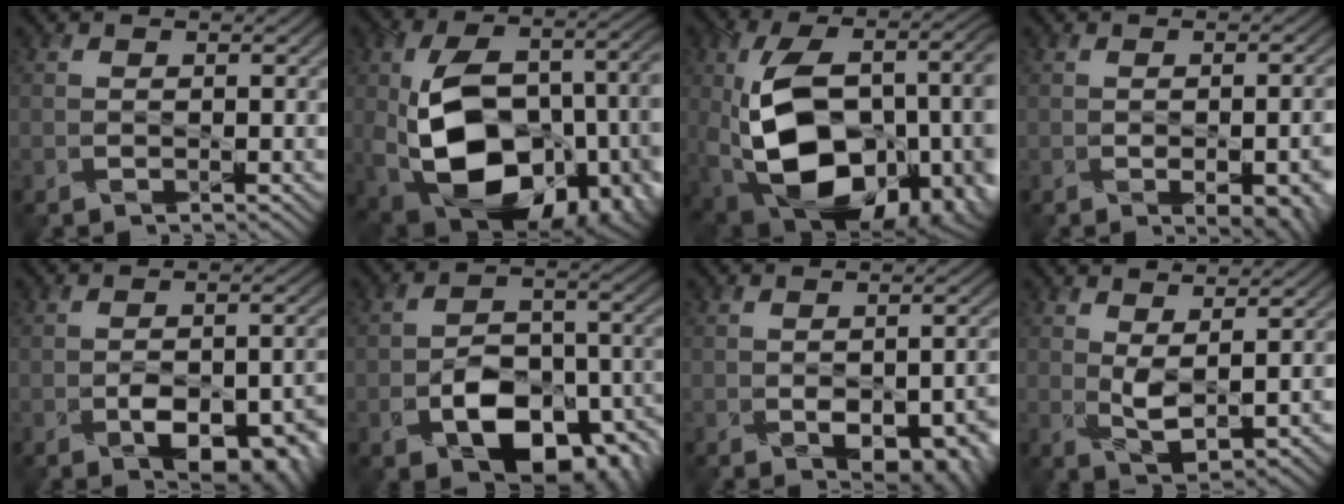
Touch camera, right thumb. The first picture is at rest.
{"total": 19.4, "force": [-4.5, 11.9, 14.6], "torque": [-0.262, -0.023, -0.052]}
{"total": 21.7, "force": [-3.6, 13.3, 16.8], "torque": [-0.316, -0.051, -0.013]}
{"total": 6.8, "force": [-2.6, 3.1, 5.5], "torque": [-0.056, -0.011, -0.010]}
{"total": 8.5, "force": [-3.7, 4.4, 6.3], "torque": [-0.096, -0.014, -0.045]}
{"total": 11.6, "force": [-5.2, 7.1, 7.6], "torque": [-0.139, -0.019, -0.081]}
{"total": 7.5, "force": [-3.0, 4.3, 5.4], "torque": [-0.069, -0.015, -0.020]}
{"total": 3.6, "force": [1.0, 1.1, 3.2], "torque": [-0.075, -0.004, 0.023]}